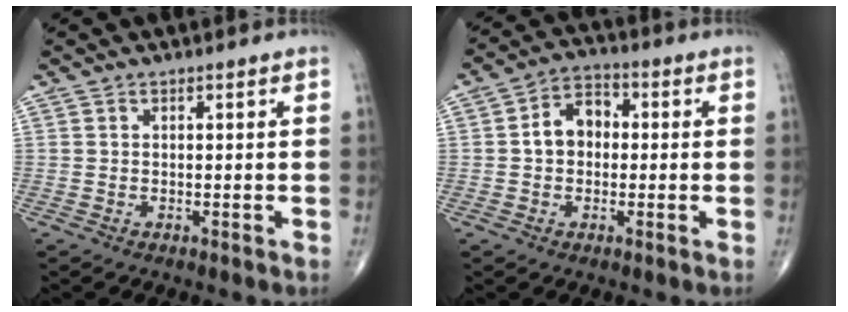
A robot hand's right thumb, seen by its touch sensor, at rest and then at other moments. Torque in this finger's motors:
{"motor_torque": [1.02, 0.96, 0.55, -0.05, 0.03]}